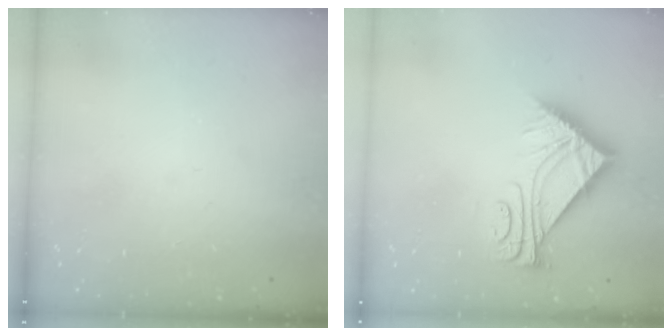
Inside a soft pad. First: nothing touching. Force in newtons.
{"total": 9.4, "press": 9.4, "slide": 0.2}